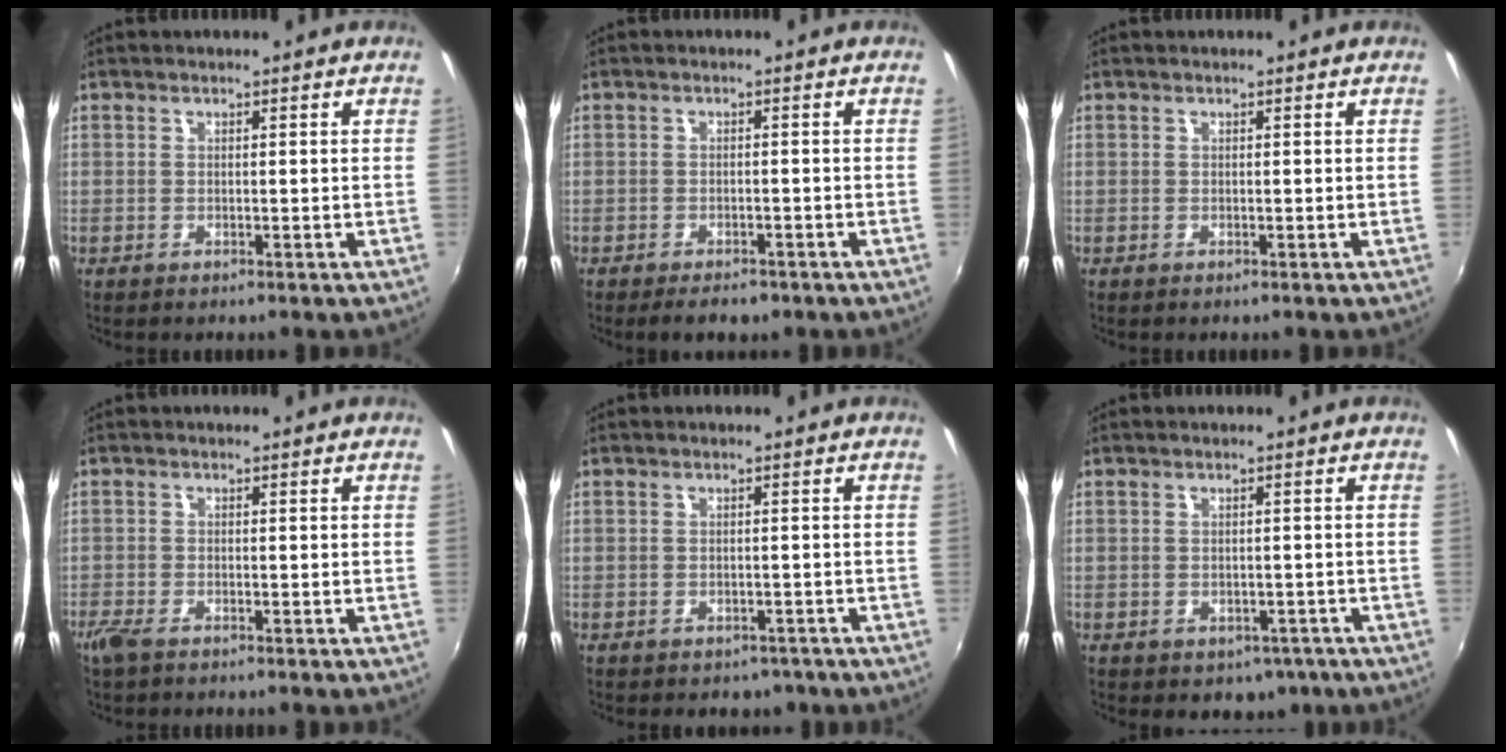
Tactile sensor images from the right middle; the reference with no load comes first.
{"total": 4.6, "force": [-3.4, 2.0, 2.3], "torque": [-0.052, -0.011, -0.049]}
{"total": 0.0}
{"total": 2.7, "force": [-2.1, 0.8, 1.6], "torque": [-0.038, -0.009, -0.042]}
{"total": 3.8, "force": [-2.7, 2.5, 1.1], "torque": [-0.023, -0.007, -0.030]}
{"total": 4.7, "force": [-2.5, 3.5, 2.0], "torque": [-0.038, -0.006, -0.023]}